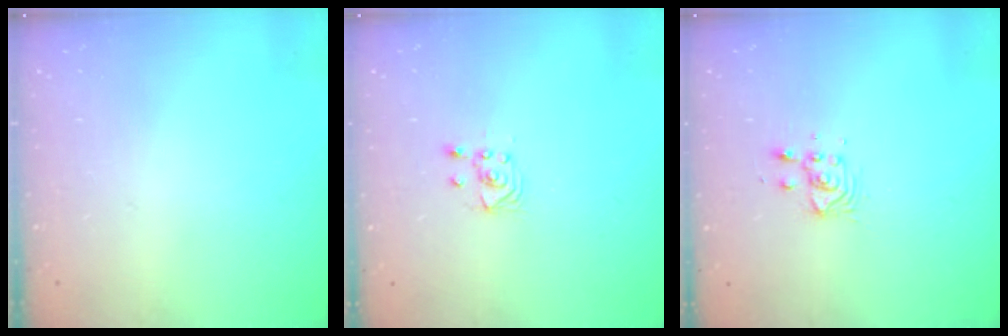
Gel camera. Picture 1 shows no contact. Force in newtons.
{"total": 2.5, "press": 2.2, "slide": 1.1}
{"total": 3.4, "press": 3.4, "slide": 0.4}